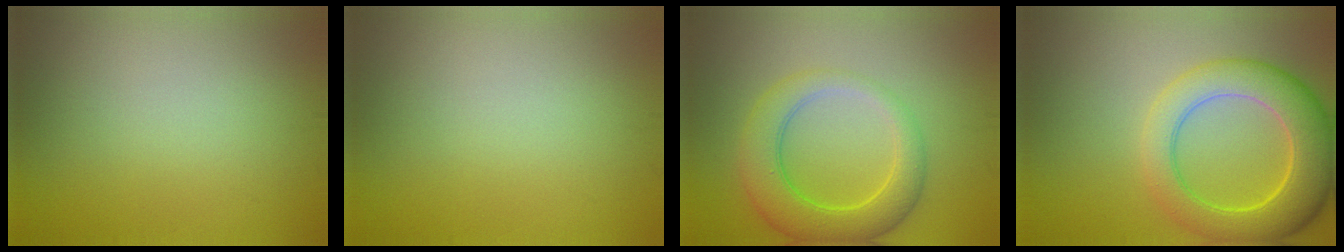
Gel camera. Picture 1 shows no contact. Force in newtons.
{"total": 0.0}
{"total": 5.8, "press": 5.8, "slide": 0.4}
{"total": 7.8, "press": 7.8, "slide": 0.4}